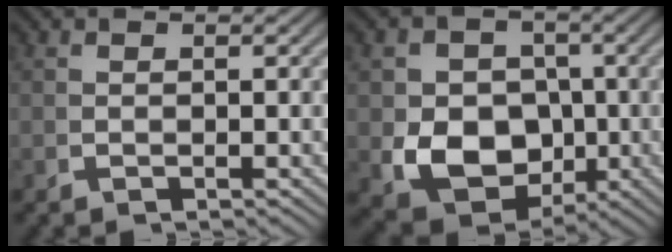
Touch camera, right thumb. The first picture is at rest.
{"total": 11.3, "force": [-1.1, 9.1, 6.7], "torque": [-0.142, -0.049, 0.002]}